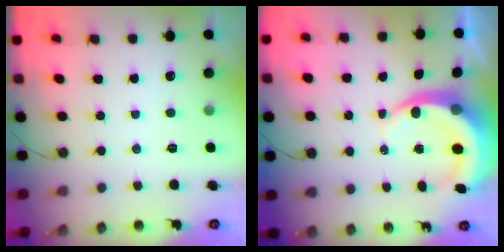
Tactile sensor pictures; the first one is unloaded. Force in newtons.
{"total": 8.0, "press": 7.9, "slide": 1.2}